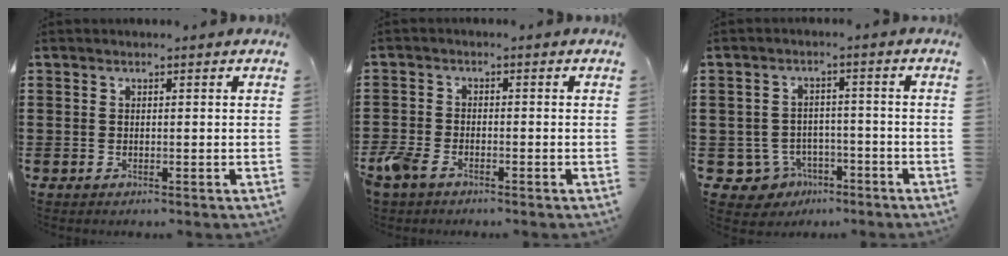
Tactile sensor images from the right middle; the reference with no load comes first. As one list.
[{"total": 3.4, "force": [-2.6, 1.5, 1.5], "torque": [-0.062, -0.007, -0.062]}, {"total": 4.2, "force": [-3.0, 2.9, 1.0], "torque": [-0.043, 0.004, -0.061]}]